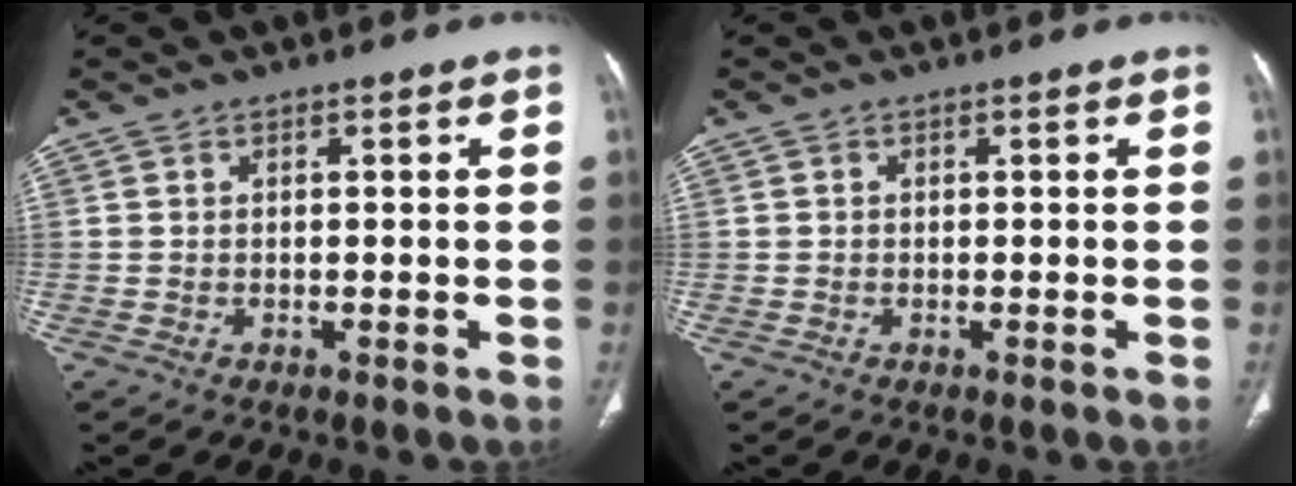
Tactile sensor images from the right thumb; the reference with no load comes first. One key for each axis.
{"total": 0.0}